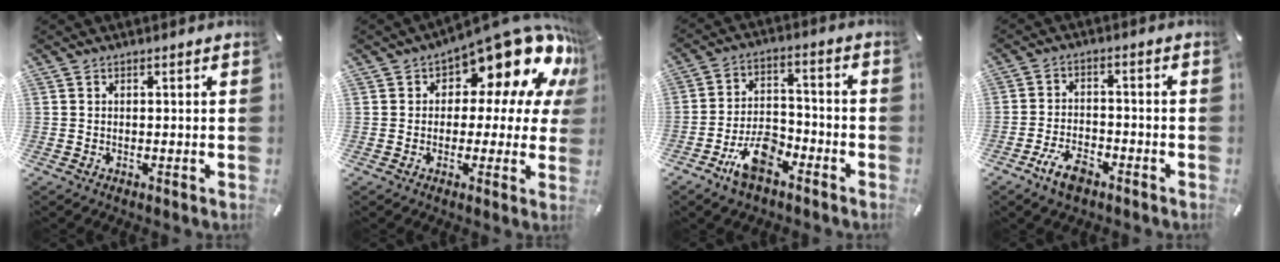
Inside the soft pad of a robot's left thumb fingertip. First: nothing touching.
{"total": 15.6, "force": [9.3, 7.6, 10.0], "torque": [-0.132, -0.079, 0.155]}
{"total": 10.7, "force": [-6.5, 5.5, 6.4], "torque": [-0.122, 0.037, -0.117]}
{"total": 6.7, "force": [-4.3, 3.3, 4.0], "torque": [-0.084, 0.018, -0.081]}